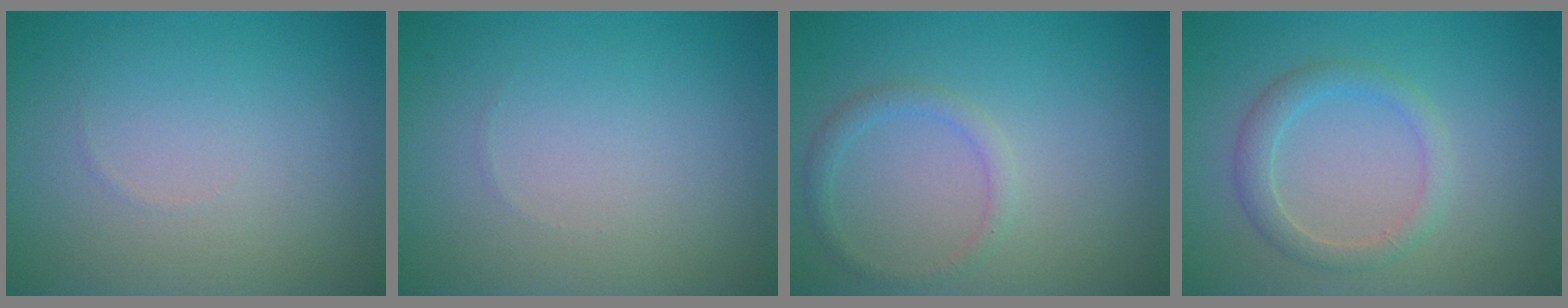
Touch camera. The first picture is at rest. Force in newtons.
{"total": 0.0}
{"total": 1.5, "press": 1.5, "slide": 0.1}
{"total": 2.3, "press": 2.3, "slide": 0.0}